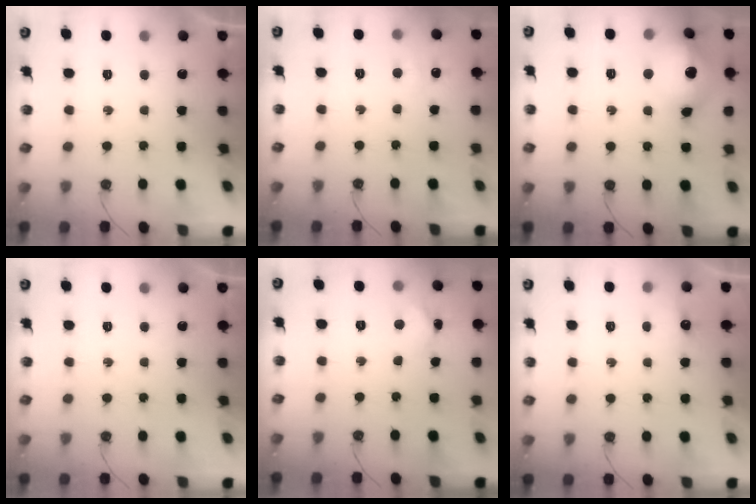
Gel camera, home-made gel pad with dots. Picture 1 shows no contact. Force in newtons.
{"total": 3.5, "press": 3.4, "slide": 0.5}
{"total": 16.0, "press": 15.9, "slide": 1.9}
{"total": 0.0}
{"total": 3.6, "press": 3.6, "slide": 0.2}
{"total": 3.2, "press": 3.2, "slide": 0.5}